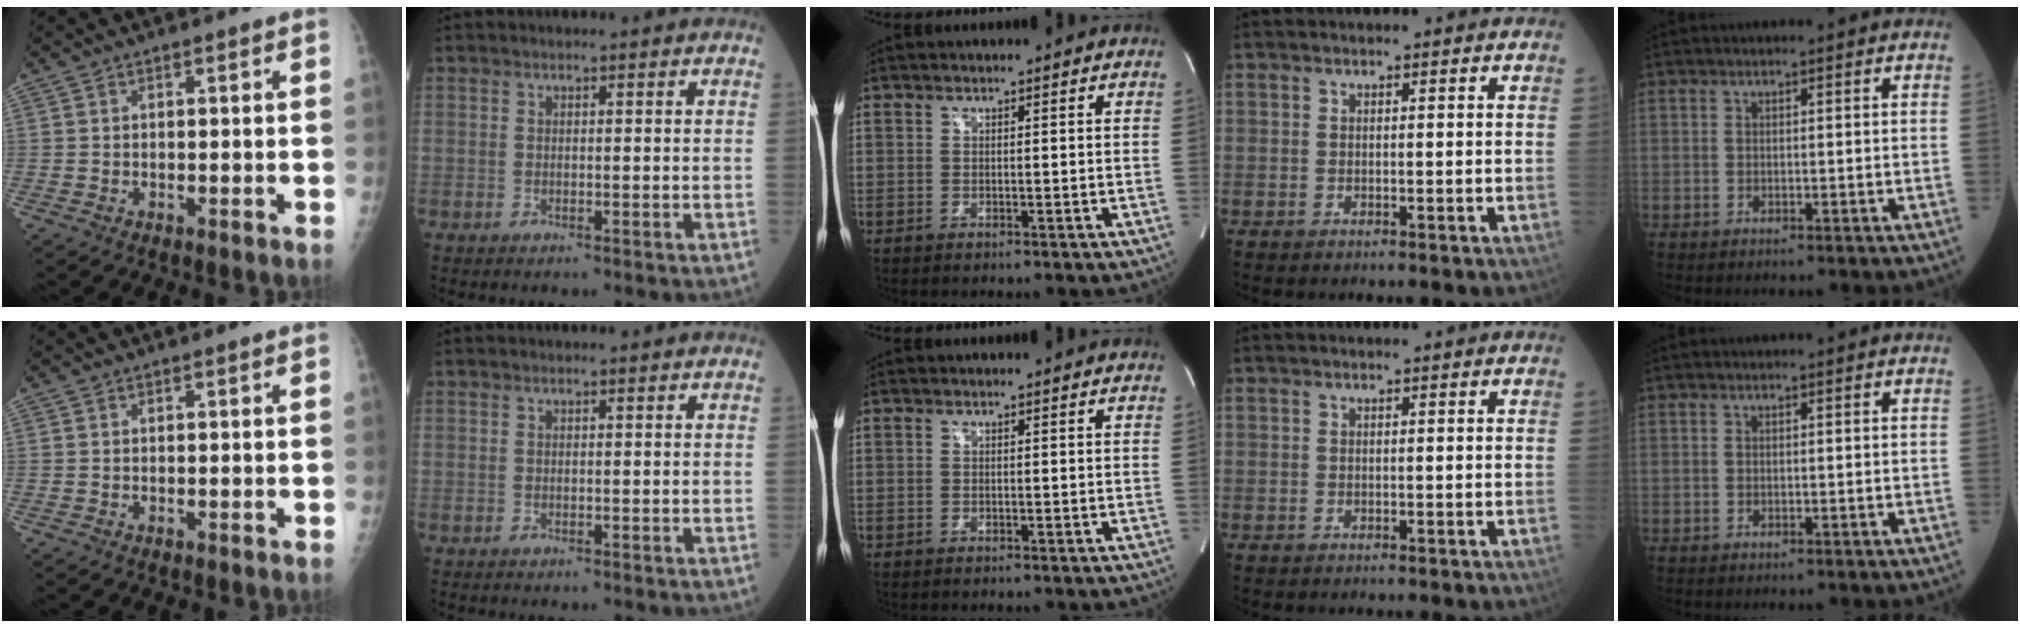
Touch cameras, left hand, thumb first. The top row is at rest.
{}